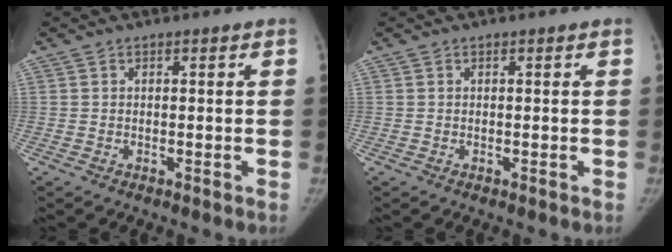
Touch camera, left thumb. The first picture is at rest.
{"total": 0.0}